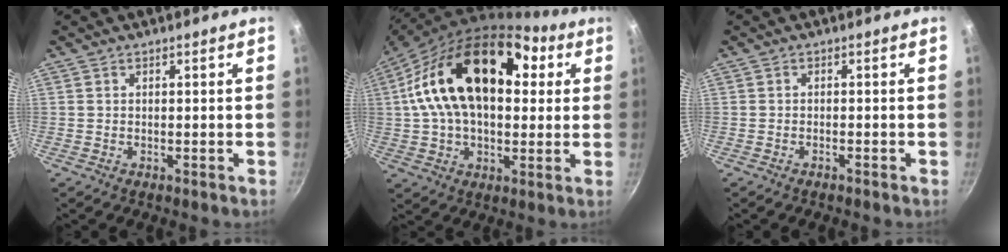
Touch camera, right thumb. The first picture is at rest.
{"total": 25.1, "force": [5.3, 15.5, 19.0], "torque": [-0.311, 0.031, 0.069]}
{"total": 0.7, "force": [-0.6, -0.1, 0.3], "torque": [-0.014, 0.005, -0.011]}